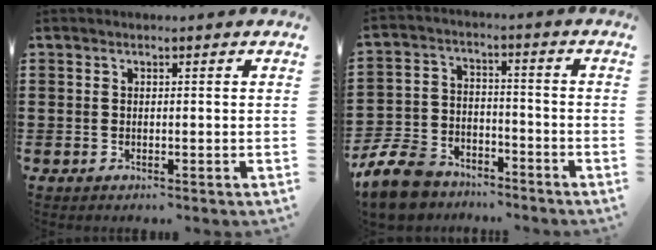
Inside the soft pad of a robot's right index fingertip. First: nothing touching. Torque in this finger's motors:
{"motor_torque": [0.82, 0.70, -0.12, -0.21]}